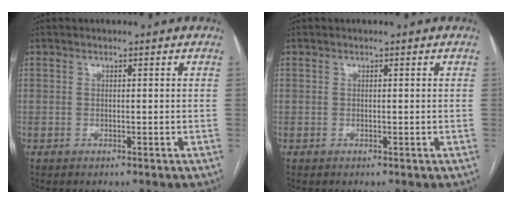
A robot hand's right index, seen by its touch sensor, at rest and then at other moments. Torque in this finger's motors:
{"motor_torque": [-0.07, 0.06, 0.00, 0.00]}